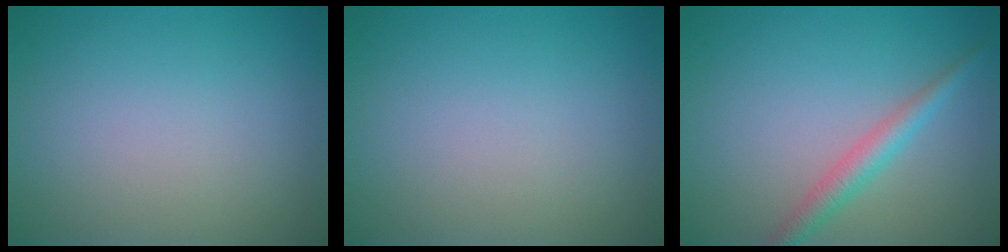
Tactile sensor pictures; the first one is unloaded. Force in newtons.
{"total": 0.0}
{"total": 2.5, "press": 2.5, "slide": 0.0}